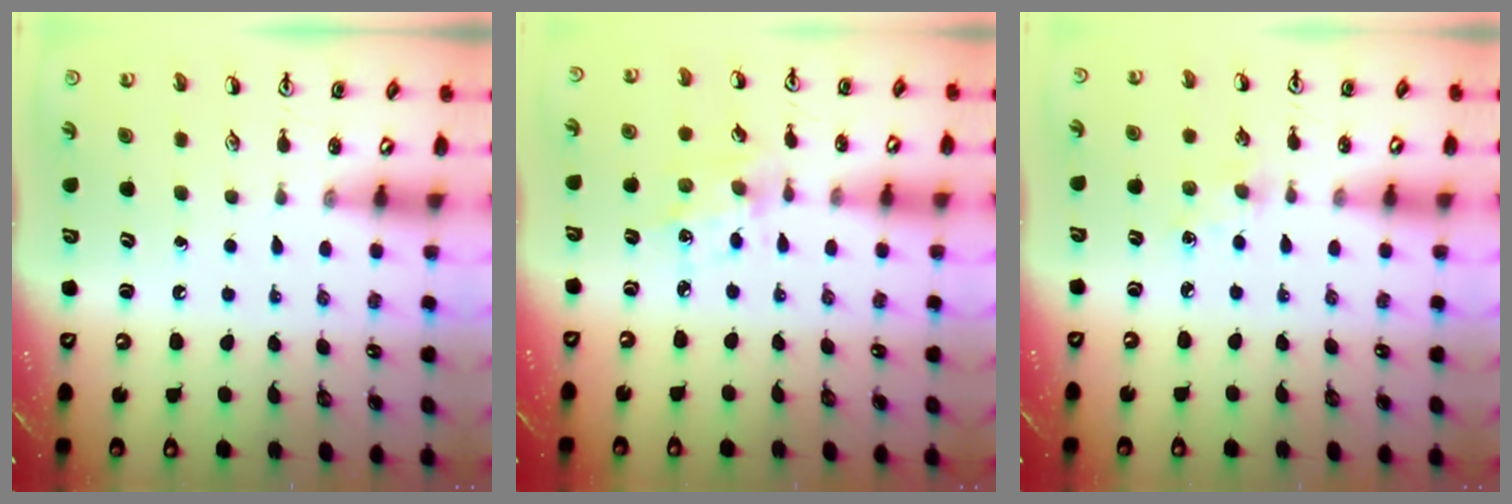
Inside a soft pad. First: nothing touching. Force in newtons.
{"total": 2.9, "press": 2.9, "slide": 0.7}
{"total": 3.7, "press": 3.7, "slide": 0.5}